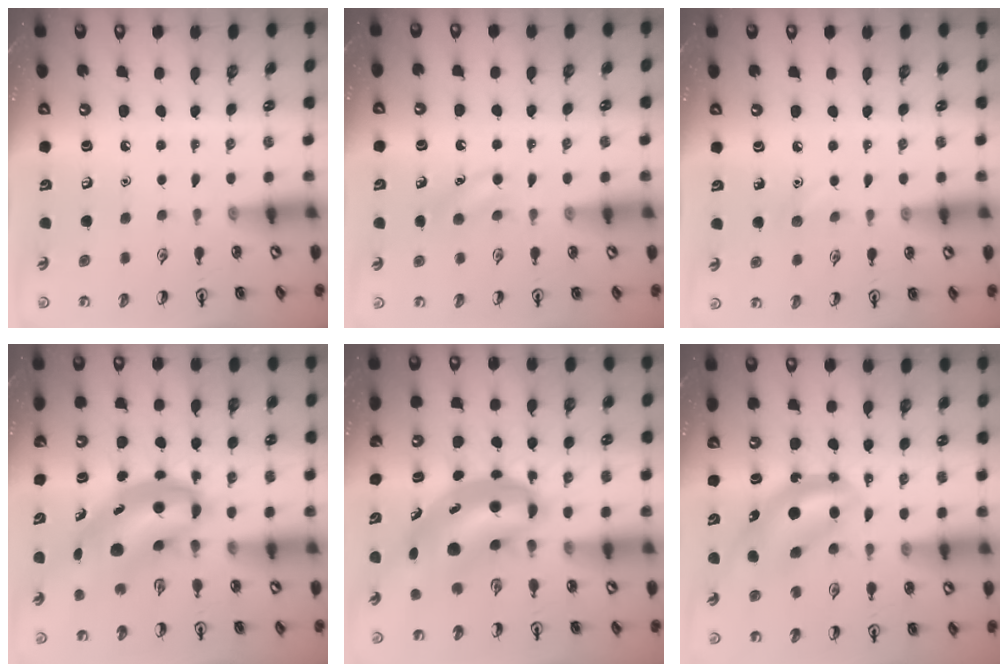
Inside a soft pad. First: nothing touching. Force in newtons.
{"total": 5.8, "press": 5.6, "slide": 1.6}
{"total": 5.2, "press": 5.0, "slide": 1.5}
{"total": 7.5, "press": 7.2, "slide": 2.0}
{"total": 8.0, "press": 7.7, "slide": 2.2}
{"total": 5.3, "press": 5.2, "slide": 1.2}